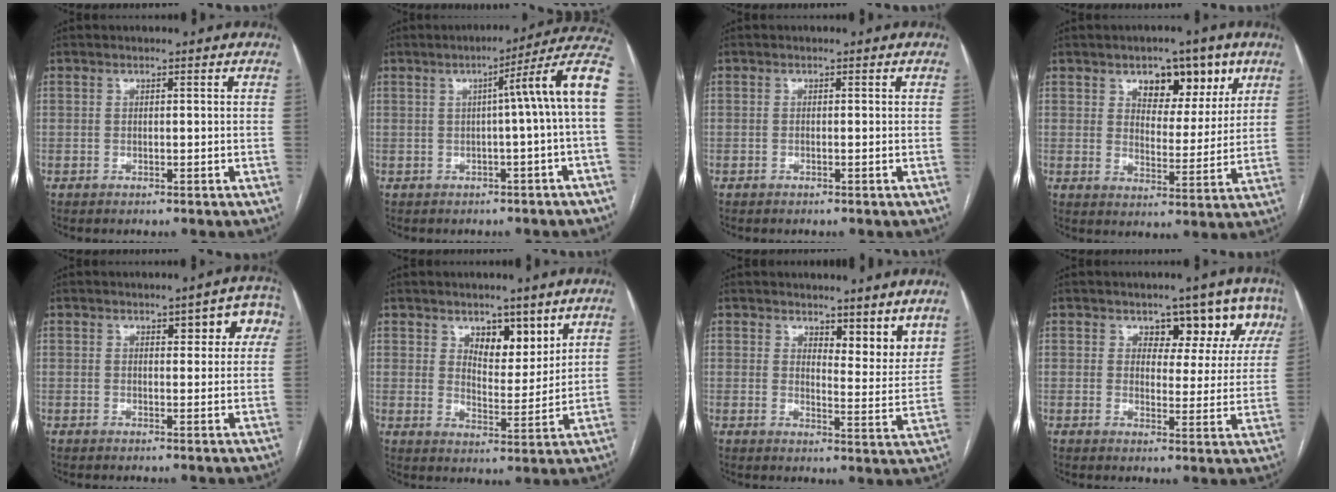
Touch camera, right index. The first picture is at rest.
{"total": 9.9, "force": [0.6, -1.4, 9.8], "torque": [-0.110, 0.029, 0.000]}
{"total": 0.0}
{"total": 9.1, "force": [5.1, 5.1, 5.6], "torque": [-0.070, 0.010, 0.078]}
{"total": 6.0, "force": [2.5, 2.3, 4.9], "torque": [-0.041, 0.016, 0.025]}
{"total": 6.7, "force": [4.2, 3.2, 4.1], "torque": [-0.057, -0.008, 0.072]}
{"total": 7.3, "force": [6.0, 2.6, 3.4], "torque": [-0.030, -0.017, 0.079]}
{"total": 7.7, "force": [5.1, 4.5, 3.7], "torque": [-0.027, 0.002, 0.056]}